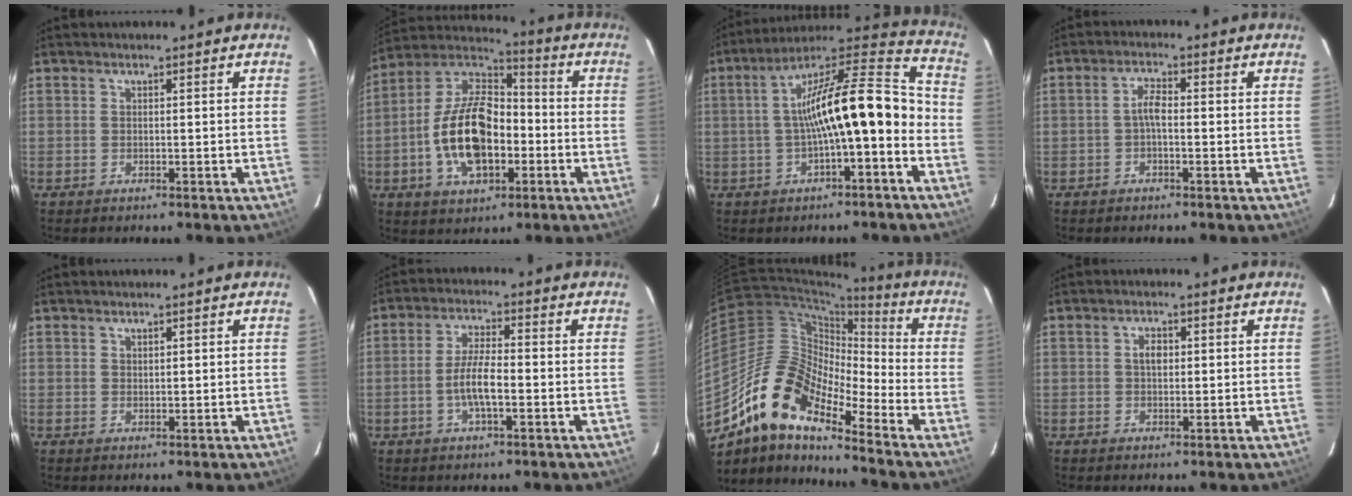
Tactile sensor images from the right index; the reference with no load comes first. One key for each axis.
{"total": 17.5, "fx": -4.2, "fy": 10.0, "fz": 13.8, "tx": -0.271, "ty": 0.015, "tz": -0.072}
{"total": 17.3, "fx": -3.3, "fy": 4.2, "fz": 16.4, "tx": -0.260, "ty": 0.038, "tz": -0.054}
{"total": 2.7, "fx": -0.7, "fy": 0.9, "fz": 2.4, "tx": -0.050, "ty": 0.010, "tz": -0.013}
{"total": 0.8, "fx": 0.6, "fy": 0.4, "fz": 0.3, "tx": -0.003, "ty": 0.002, "tz": 0.012}
{"total": 6.3, "fx": -1.8, "fy": 1.7, "fz": 5.8, "tx": -0.116, "ty": 0.003, "tz": -0.034}
{"total": 15.4, "fx": -11.2, "fy": 5.1, "fz": 9.4, "tx": -0.152, "ty": 0.002, "tz": -0.227}
{"total": 2.4, "fx": 0.4, "fy": 1.5, "fz": 1.7, "tx": -0.030, "ty": 0.006, "tz": 0.007}